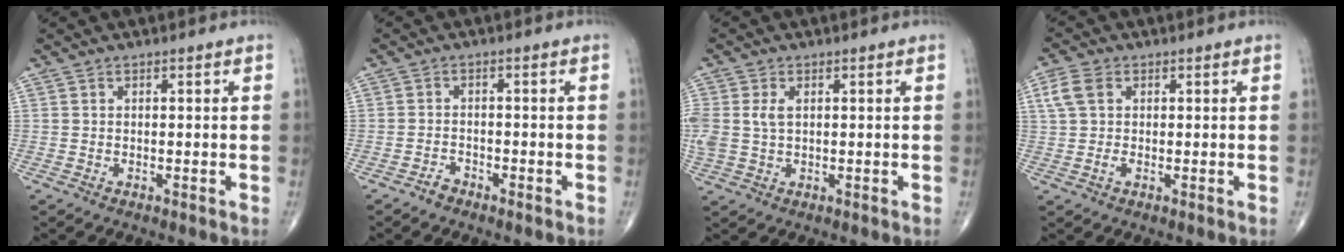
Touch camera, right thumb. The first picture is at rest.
{"total": 1.7, "force": [-1.5, 0.7, 0.3], "torque": [-0.003, 0.004, -0.030]}
{"total": 5.1, "force": [0.9, 3.3, 3.8], "torque": [-0.100, 0.009, 0.023]}
{"total": 5.0, "force": [1.2, 3.5, 3.4], "torque": [-0.076, 0.008, 0.022]}